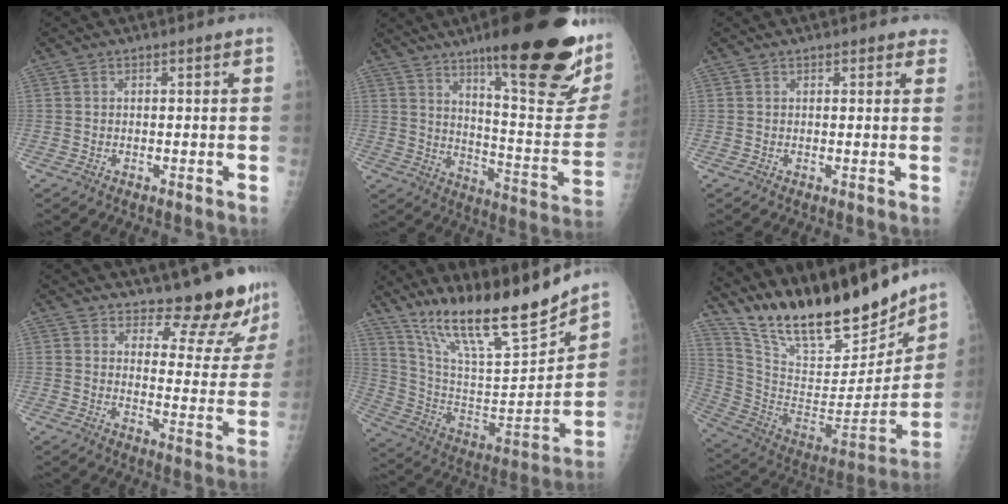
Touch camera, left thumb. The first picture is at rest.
{"total": 29.6, "force": [16.7, 6.8, 23.5], "torque": [-0.262, -0.065, 0.251]}
{"total": 2.3, "force": [1.7, 1.0, 1.1], "torque": [0.010, 0.001, 0.013]}
{"total": 12.3, "force": [11.6, 3.1, 2.8], "torque": [0.003, -0.108, 0.142]}
{"total": 22.0, "force": [17.9, 3.4, 12.3], "torque": [-0.184, -0.095, 0.320]}
{"total": 28.0, "force": [22.5, 8.4, 14.4], "torque": [-0.214, -0.096, 0.378]}